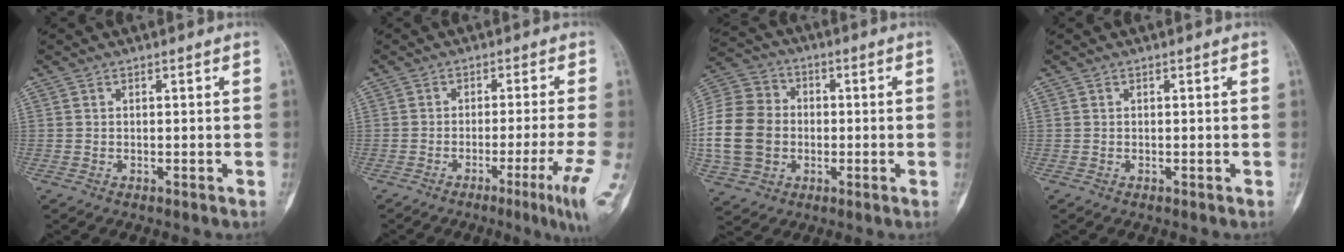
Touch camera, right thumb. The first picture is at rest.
{"total": 7.7, "force": [-3.2, -1.0, 6.9], "torque": [-0.108, -0.009, -0.050]}
{"total": 16.9, "force": [-1.9, 13.8, 9.5], "torque": [-0.190, 0.023, -0.034]}
{"total": 0.0}